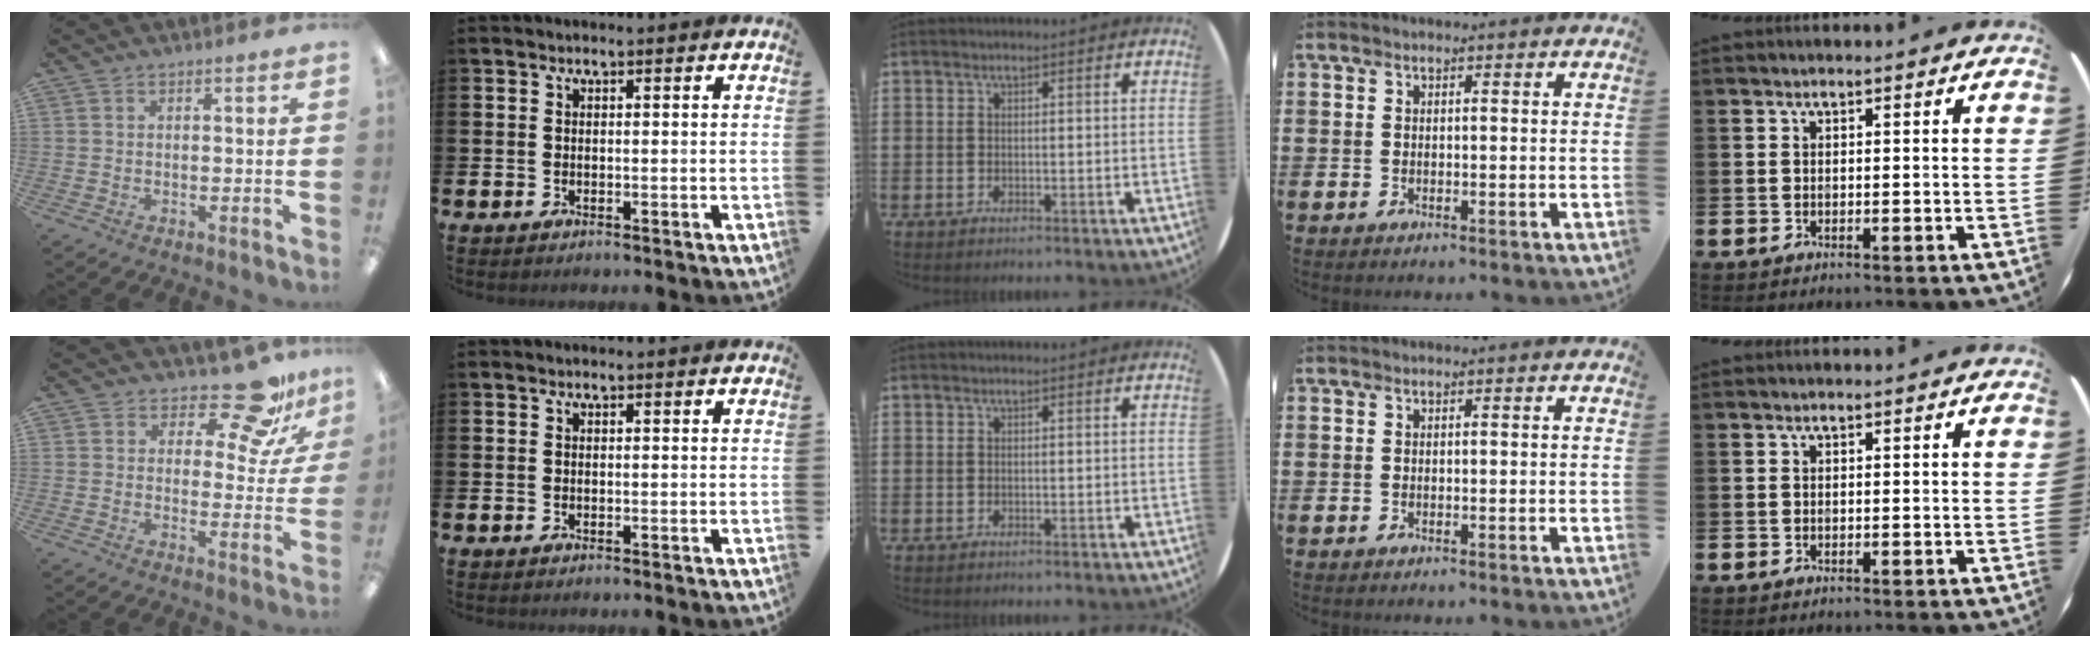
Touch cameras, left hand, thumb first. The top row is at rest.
{"thumb": {"total": 12.7, "force": [10.1, 4.4, 6.3], "torque": [-0.087, -0.071, 0.175]}}